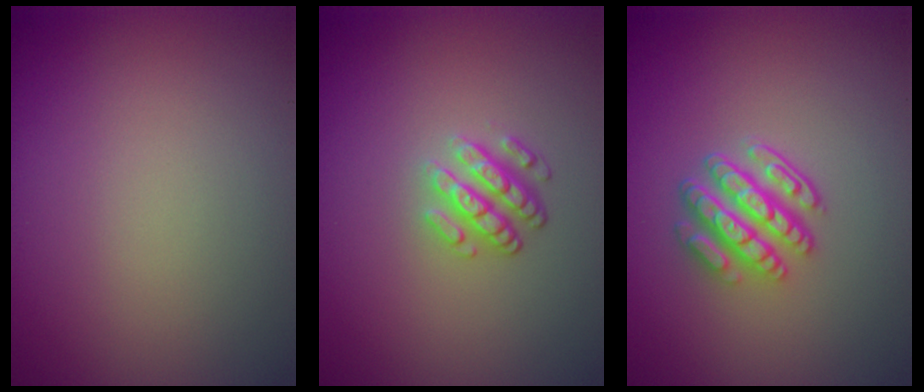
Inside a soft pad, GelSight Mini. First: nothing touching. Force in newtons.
{"total": 2.8, "press": 2.3, "slide": 1.5}
{"total": 4.5, "press": 3.5, "slide": 2.8}